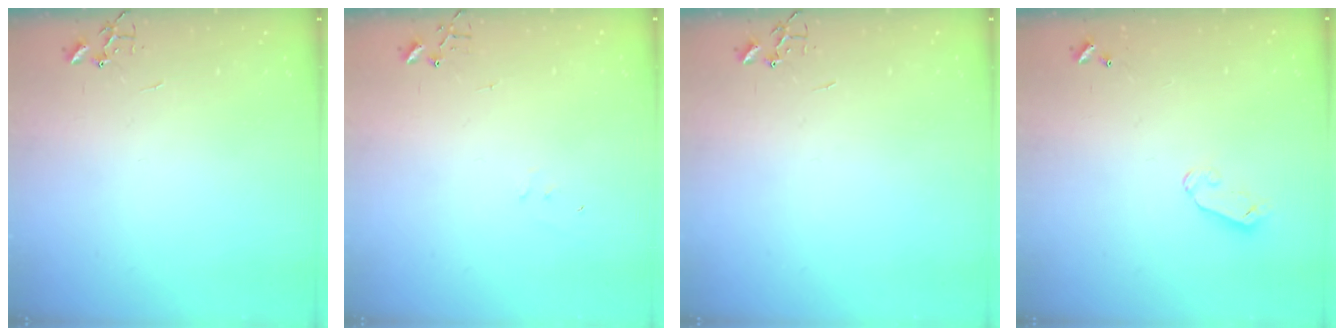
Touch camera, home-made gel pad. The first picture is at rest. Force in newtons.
{"total": 4.9, "press": 4.9, "slide": 0.3}
{"total": 0.0}
{"total": 4.0, "press": 4.0, "slide": 0.4}